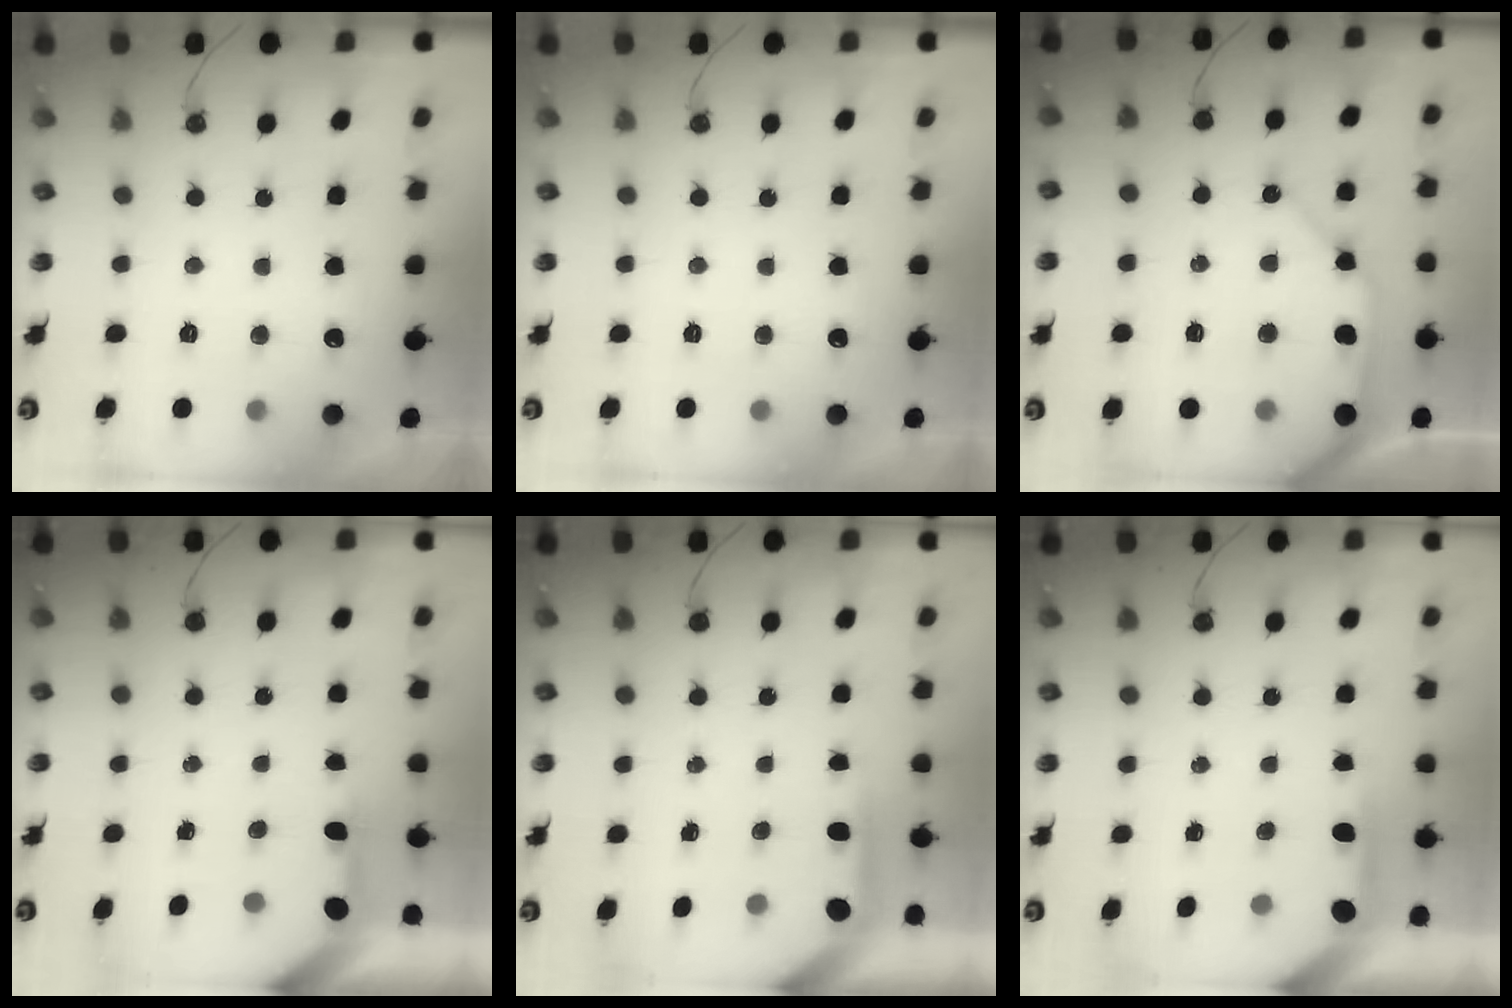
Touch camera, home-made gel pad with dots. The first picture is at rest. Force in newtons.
{"total": 0.0}
{"total": 13.4, "press": 13.2, "slide": 1.8}
{"total": 3.2, "press": 3.2, "slide": 0.2}
{"total": 3.6, "press": 3.6, "slide": 0.4}
{"total": 3.9, "press": 3.8, "slide": 0.3}